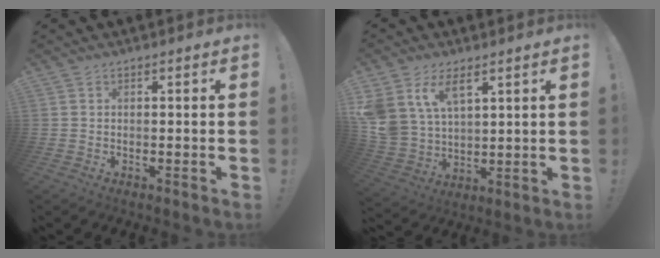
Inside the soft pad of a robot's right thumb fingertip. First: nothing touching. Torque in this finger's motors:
{"motor_torque": [0.30, 0.38, 1.05, 0.42, 0.12]}